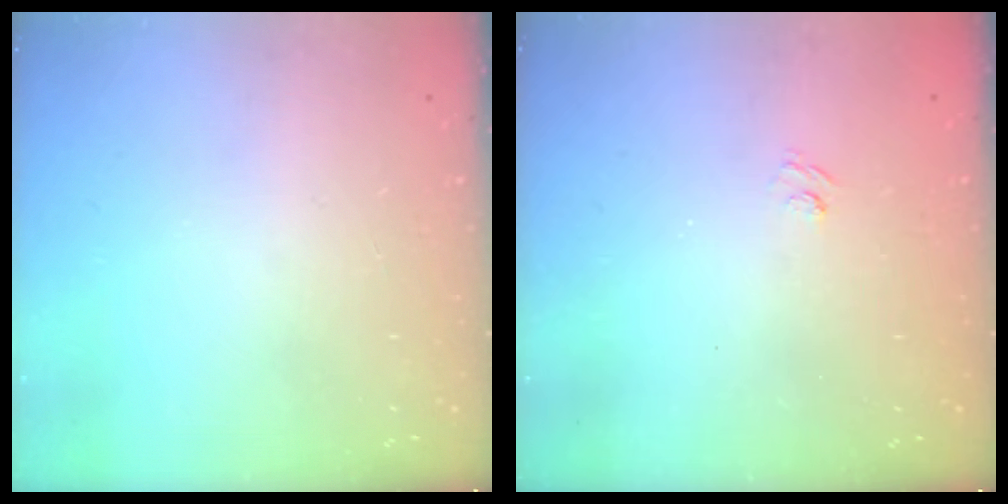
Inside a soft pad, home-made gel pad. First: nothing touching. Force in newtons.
{"total": 2.8, "press": 2.6, "slide": 1.0}